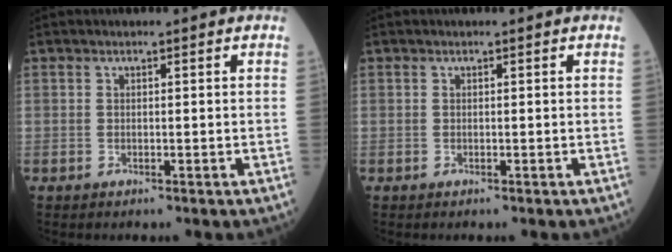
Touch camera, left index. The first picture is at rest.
{"total": 0.0}